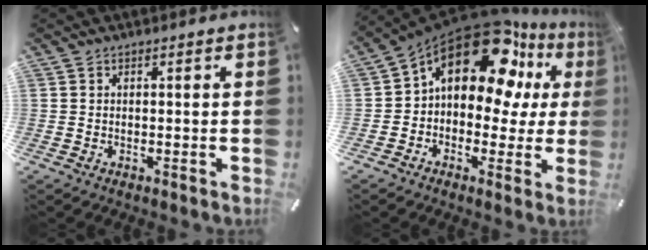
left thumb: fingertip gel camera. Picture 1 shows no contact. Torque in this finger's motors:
{"motor_torque": [2.25, 2.76, 1.65, -1.12, 0.21]}